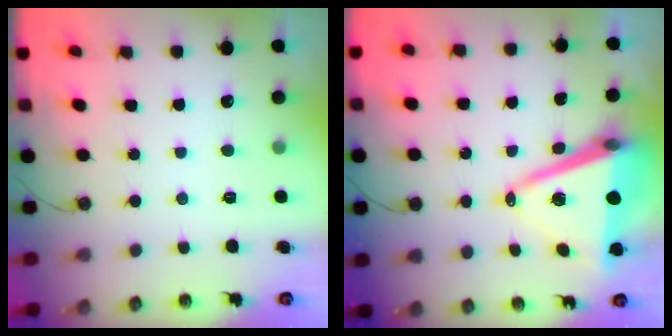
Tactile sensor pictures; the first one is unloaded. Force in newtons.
{"total": 14.3, "press": 13.7, "slide": 4.0}